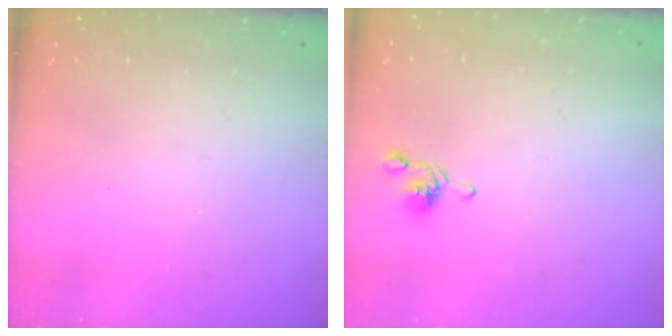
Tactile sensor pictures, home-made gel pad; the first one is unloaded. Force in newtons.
{"total": 2.6, "press": 2.6, "slide": 0.5}